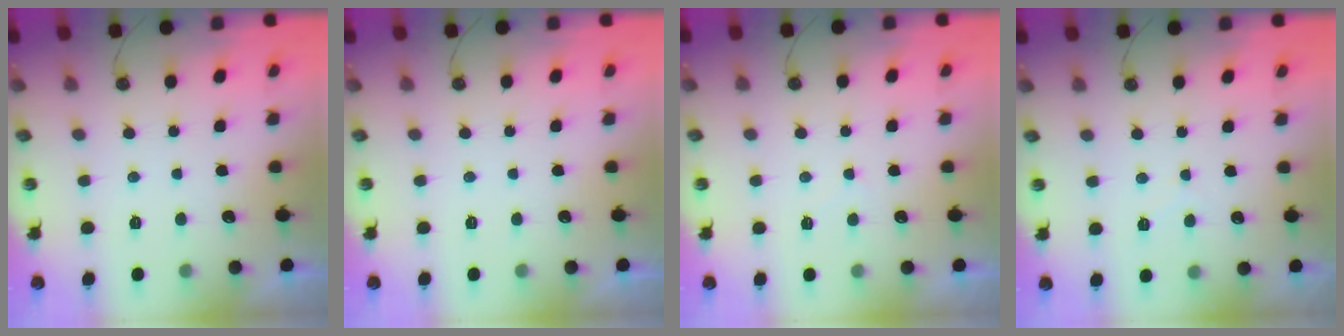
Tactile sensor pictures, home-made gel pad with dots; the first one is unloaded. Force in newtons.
{"total": 0.0}
{"total": 4.1, "press": 4.0, "slide": 0.6}
{"total": 4.0, "press": 4.0, "slide": 0.6}